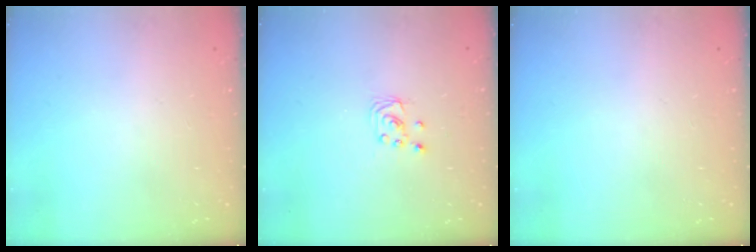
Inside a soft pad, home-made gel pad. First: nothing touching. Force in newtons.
{"total": 2.2, "press": 2.2, "slide": 0.2}
{"total": 0.0}